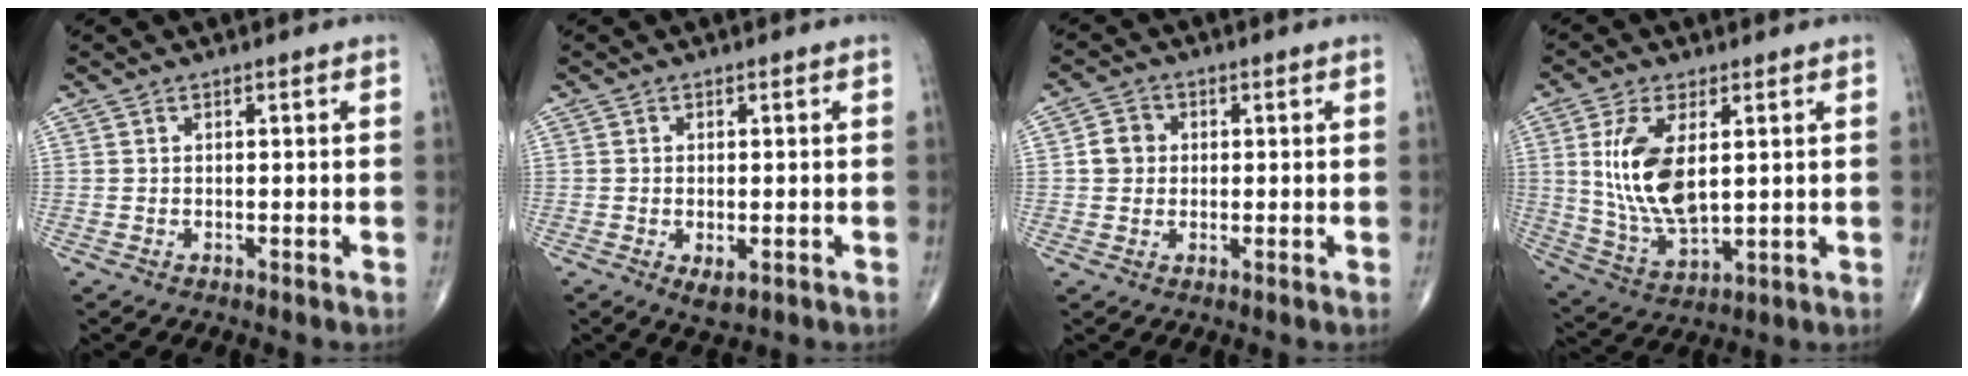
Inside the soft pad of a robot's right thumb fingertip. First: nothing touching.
{"total": 3.2, "force": [-1.0, 1.5, 2.6], "torque": [-0.045, -0.007, -0.012]}
{"total": 3.9, "force": [0.3, 3.6, 1.7], "torque": [-0.016, 0.007, 0.000]}
{"total": 13.2, "force": [2.7, 6.4, 11.2], "torque": [-0.222, -0.019, 0.065]}